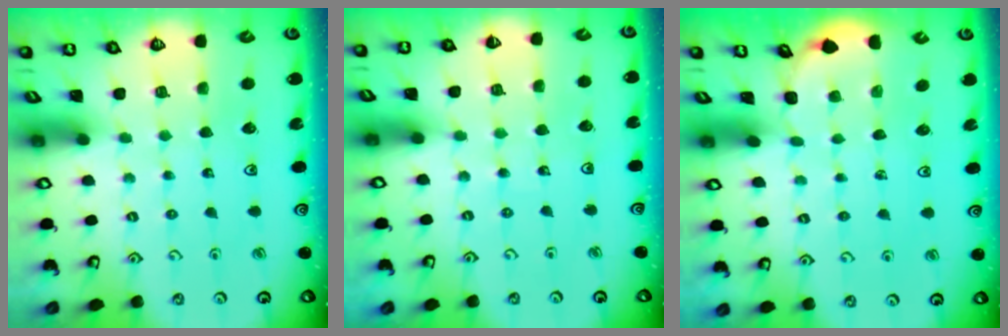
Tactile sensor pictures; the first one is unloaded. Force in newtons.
{"total": 4.4, "press": 4.0, "slide": 1.9}
{"total": 0.9, "press": 0.9, "slide": 0.1}